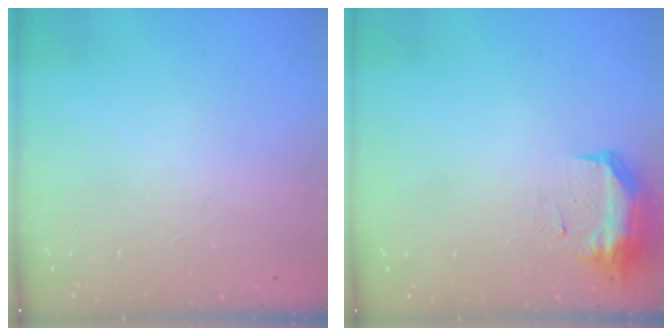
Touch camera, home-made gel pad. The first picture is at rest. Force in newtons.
{"total": 9.9, "press": 9.1, "slide": 3.9}